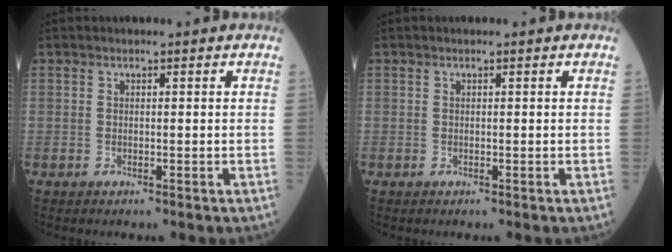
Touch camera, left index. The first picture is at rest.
{"total": 0.0}